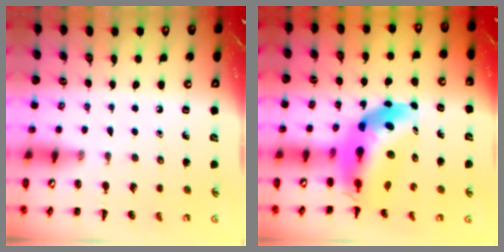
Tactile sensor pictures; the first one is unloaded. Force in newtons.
{"total": 10.0, "press": 9.5, "slide": 3.2}